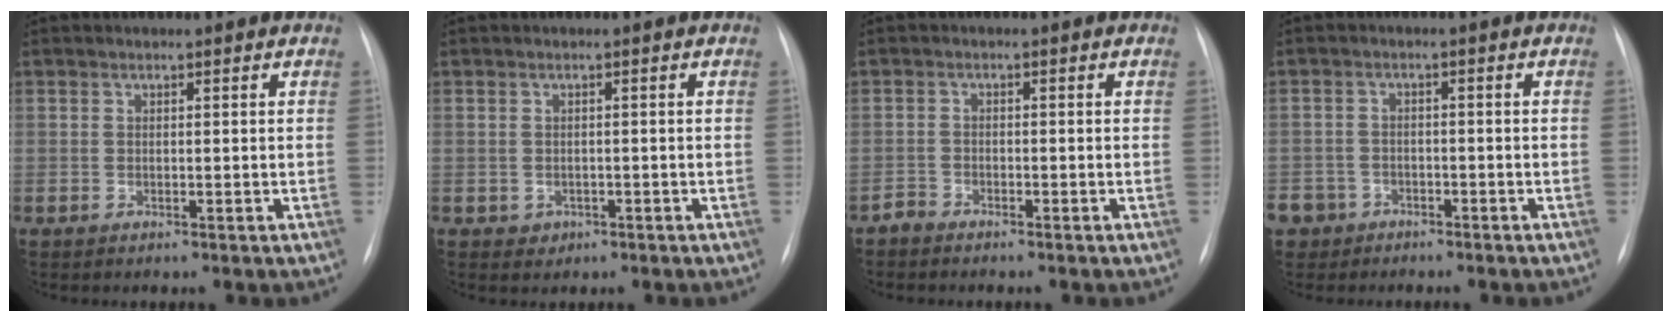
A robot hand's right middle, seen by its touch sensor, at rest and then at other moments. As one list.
[{"total": 1.5, "force": [-0.6, 1.3, 0.3], "torque": [-0.004, 0.003, -0.003]}, {"total": 1.3, "force": [-1.3, 0.3, -0.2], "torque": [0.002, -0.003, -0.025]}, {"total": 6.6, "force": [-4.3, 4.9, 0.3], "torque": [-0.022, 0.001, -0.075]}]